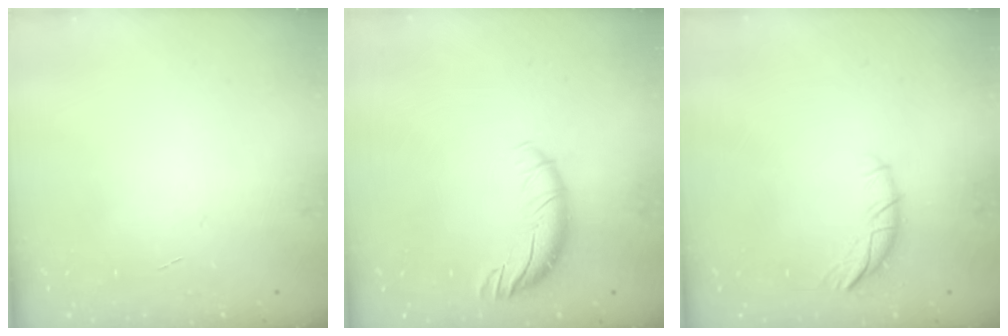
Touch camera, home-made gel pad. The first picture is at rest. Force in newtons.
{"total": 8.5, "press": 8.5, "slide": 0.6}
{"total": 6.7, "press": 6.7, "slide": 0.7}